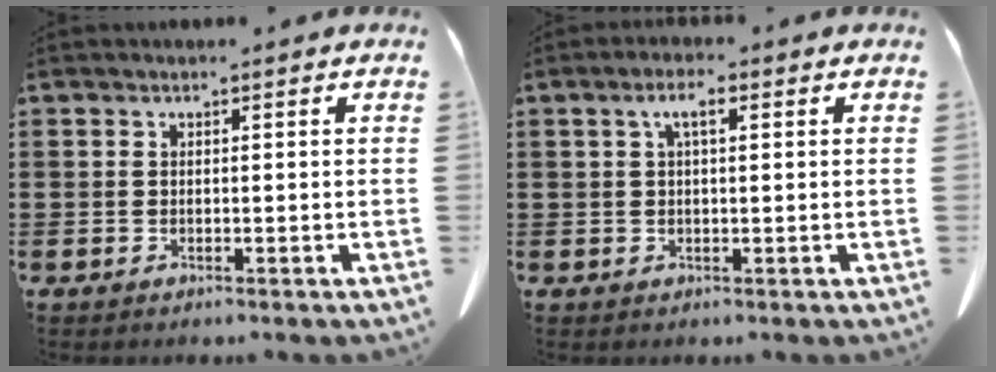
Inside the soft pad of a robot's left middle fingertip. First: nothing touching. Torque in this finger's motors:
{"motor_torque": [0.50, -0.50, 0.37, 0.09]}